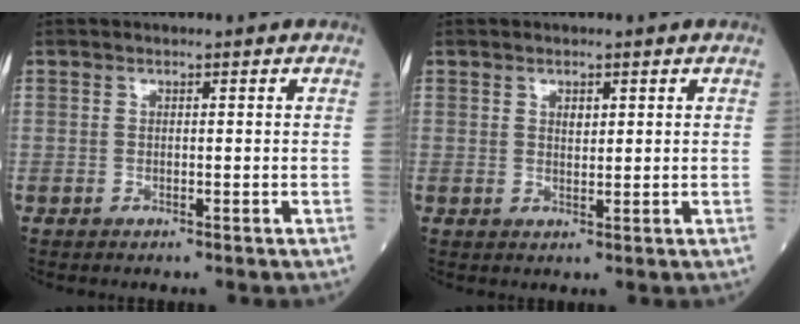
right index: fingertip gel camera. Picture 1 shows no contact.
{"total": 1.6, "force": [0.7, 0.8, 1.1], "torque": [-0.019, -0.001, 0.013]}